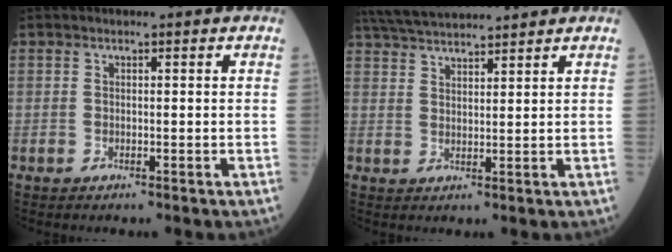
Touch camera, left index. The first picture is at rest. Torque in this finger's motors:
{"motor_torque": [-0.10, -0.43, 0.09, 0.06]}